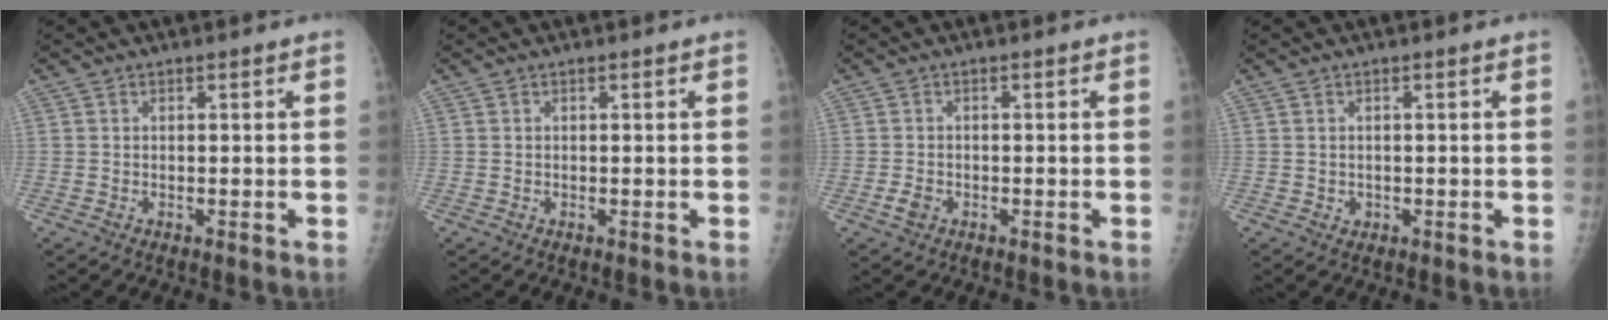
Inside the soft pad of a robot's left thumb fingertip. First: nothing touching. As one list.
[{"total": 0.0}, {"total": 2.0, "force": [-0.9, 1.4, 1.1], "torque": [-0.022, 0.005, -0.016]}, {"total": 1.1, "force": [-0.2, 1.0, 0.5], "torque": [-0.003, 0.002, 0.001]}]